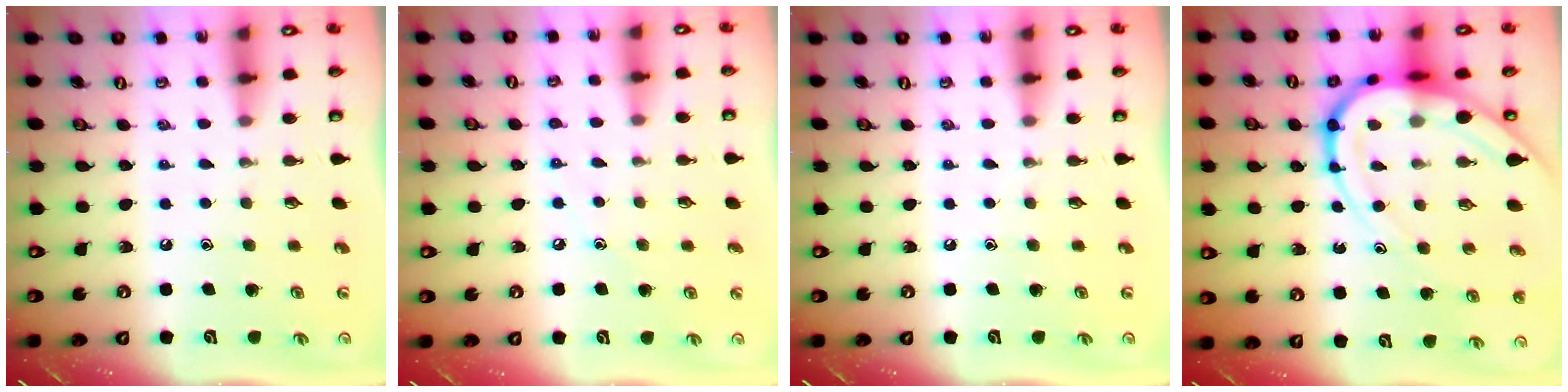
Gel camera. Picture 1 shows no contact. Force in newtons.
{"total": 4.4, "press": 4.3, "slide": 0.6}
{"total": 0.0}
{"total": 16.8, "press": 16.7, "slide": 1.9}